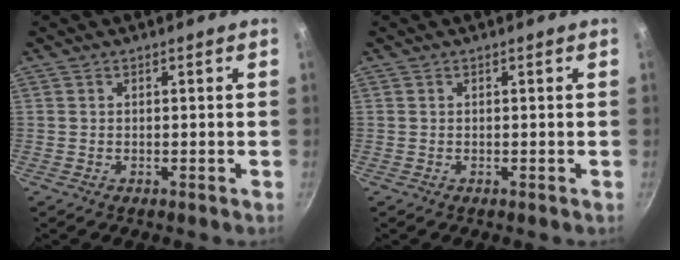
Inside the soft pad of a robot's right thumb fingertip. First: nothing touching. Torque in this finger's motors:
{"motor_torque": [0.00, -0.01, 0.13, -0.07, 0.00]}